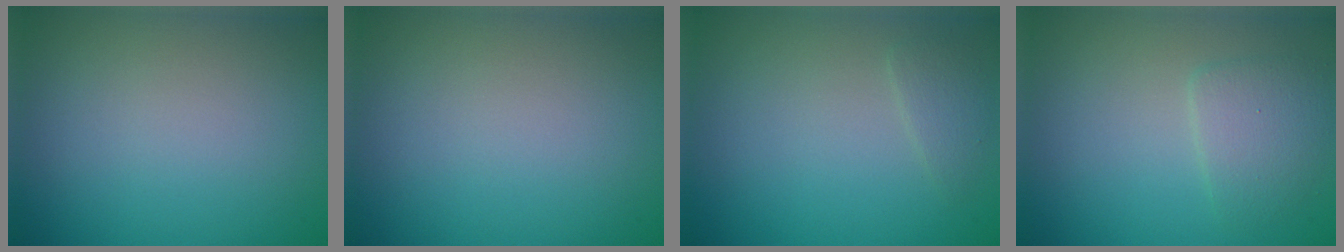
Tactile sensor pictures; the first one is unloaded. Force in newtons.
{"total": 0.0}
{"total": 1.1, "press": 1.1, "slide": 0.0}
{"total": 2.4, "press": 2.4, "slide": 0.0}